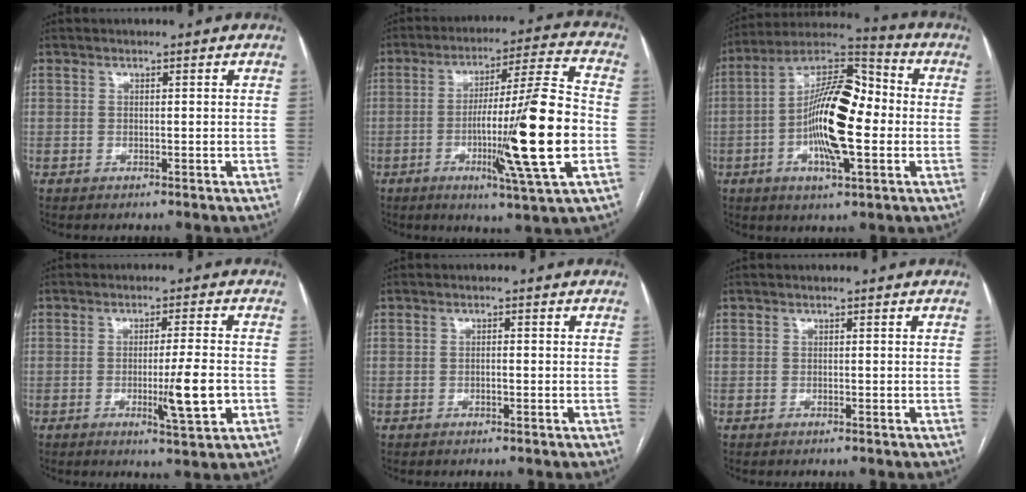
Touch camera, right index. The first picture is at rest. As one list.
[{"total": 18.8, "force": [-4.0, -0.8, 18.3], "torque": [-0.298, -0.011, -0.071]}, {"total": 16.7, "force": [-1.9, 4.8, 15.8], "torque": [-0.290, 0.022, -0.036]}, {"total": 7.4, "force": [-1.9, 0.0, 7.2], "torque": [-0.108, -0.011, -0.028]}, {"total": 1.1, "force": [-0.2, 0.3, 1.0], "torque": [-0.019, 0.001, -0.005]}, {"total": 0.0}]